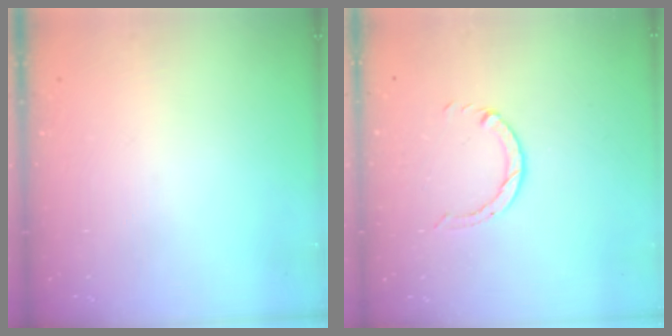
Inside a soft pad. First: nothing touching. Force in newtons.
{"total": 3.5, "press": 3.5, "slide": 0.5}